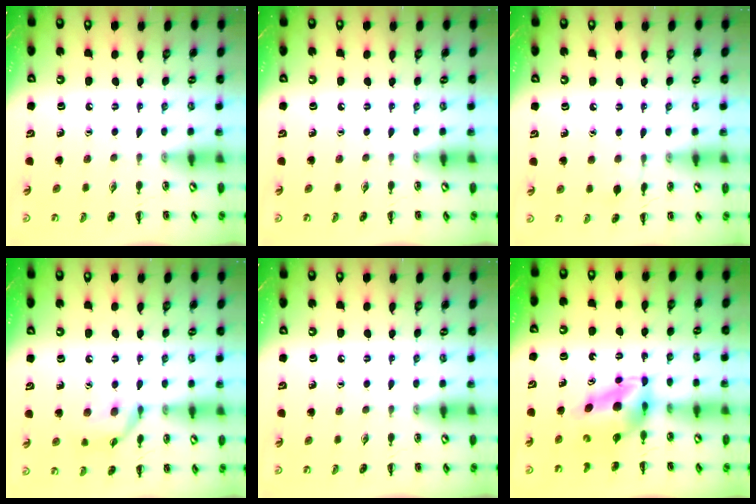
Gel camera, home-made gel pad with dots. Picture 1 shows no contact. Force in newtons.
{"total": 0.0}
{"total": 5.2, "press": 4.9, "slide": 1.8}
{"total": 10.0, "press": 9.9, "slide": 1.3}
{"total": 0.0}
{"total": 5.6, "press": 5.4, "slide": 1.3}